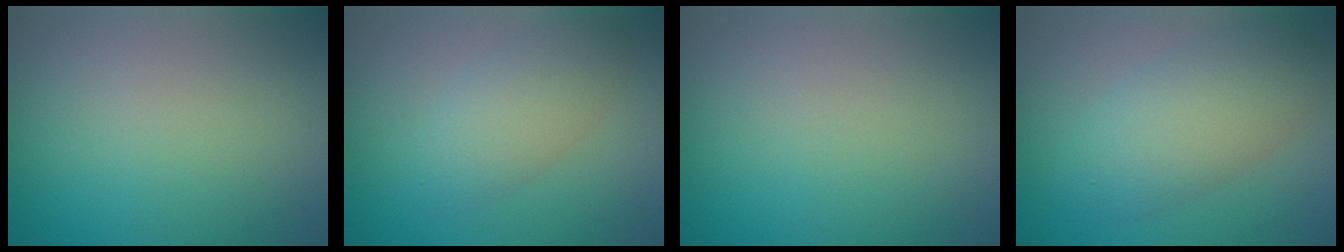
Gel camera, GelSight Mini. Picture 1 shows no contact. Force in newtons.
{"total": 3.3, "press": 3.3, "slide": 0.2}
{"total": 0.0}
{"total": 5.4, "press": 5.4, "slide": 0.1}